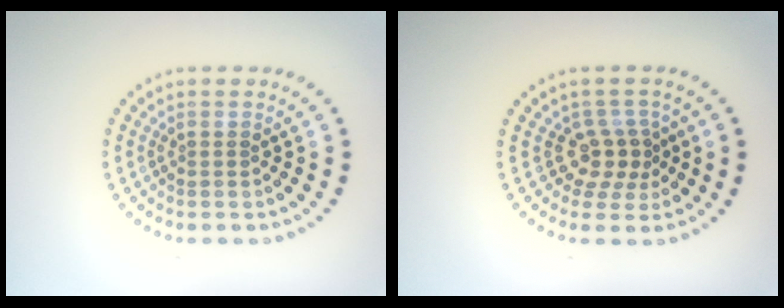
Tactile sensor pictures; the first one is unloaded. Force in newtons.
{"total": 2.8, "press": 2.1, "slide": 1.9}